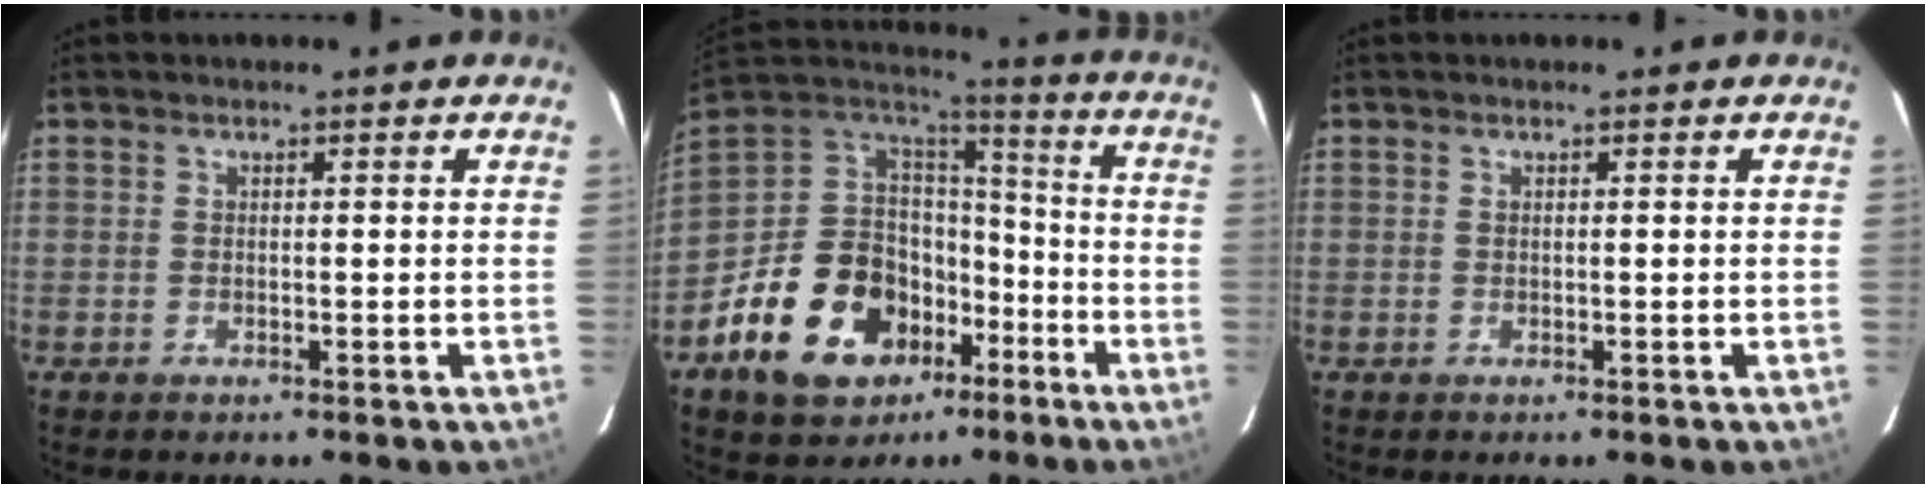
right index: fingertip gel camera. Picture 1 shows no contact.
{"total": 23.6, "force": [-11.1, 16.0, 13.4], "torque": [-0.309, 0.015, -0.172]}
{"total": 0.0}